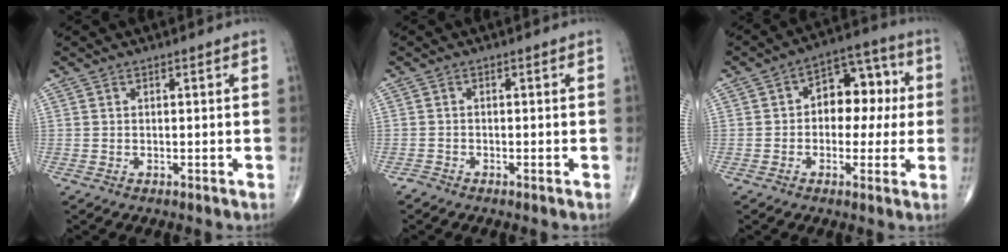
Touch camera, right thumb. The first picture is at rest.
{"total": 0.8, "force": [-0.8, 0.1, 0.1], "torque": [0.000, -0.001, -0.019]}
{"total": 11.1, "force": [0.9, 7.5, 8.2], "torque": [-0.070, 0.032, 0.003]}